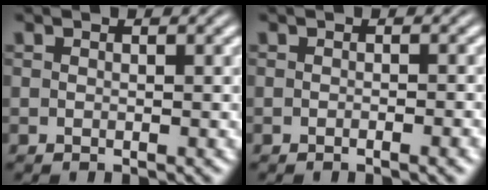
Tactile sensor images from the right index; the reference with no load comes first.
{"total": 0.8, "force": [-0.7, -0.1, 0.4], "torque": [-0.009, 0.006, -0.014]}